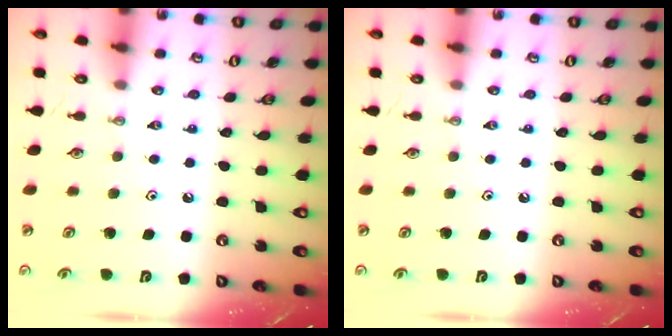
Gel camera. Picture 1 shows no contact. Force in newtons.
{"total": 0.0}